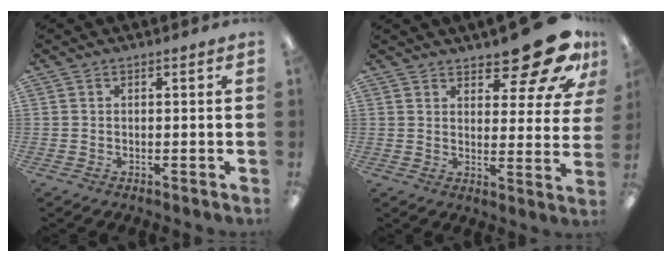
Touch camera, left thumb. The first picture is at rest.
{"total": 16.1, "force": [11.8, 5.6, 9.4], "torque": [-0.117, -0.080, 0.195]}